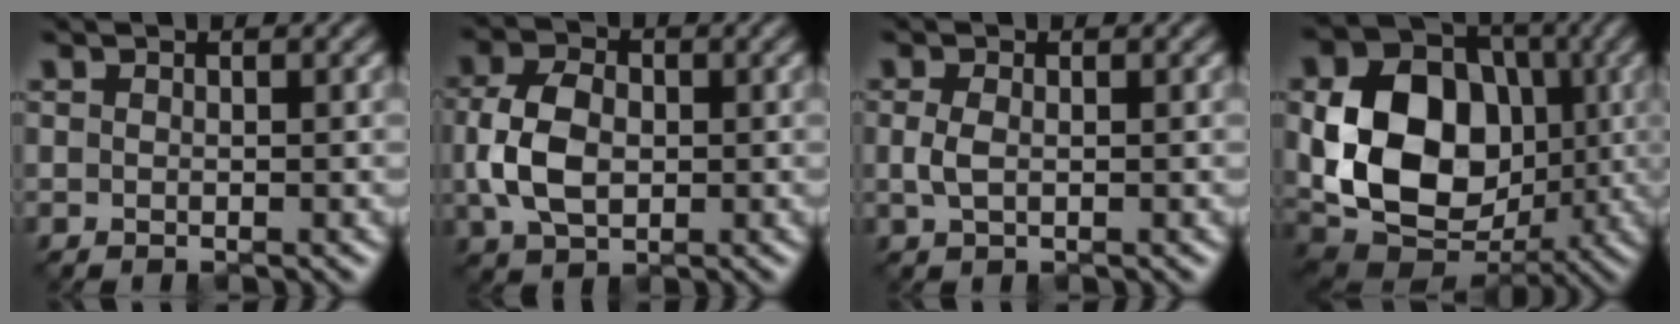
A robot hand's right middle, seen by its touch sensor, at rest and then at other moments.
{"total": 5.1, "force": [-0.4, 3.6, 3.6], "torque": [-0.081, 0.001, -0.009]}
{"total": 1.2, "force": [-0.3, 0.7, 1.0], "torque": [-0.026, -0.002, -0.006]}
{"total": 12.1, "force": [-0.2, 9.4, 7.7], "torque": [-0.141, -0.009, -0.010]}